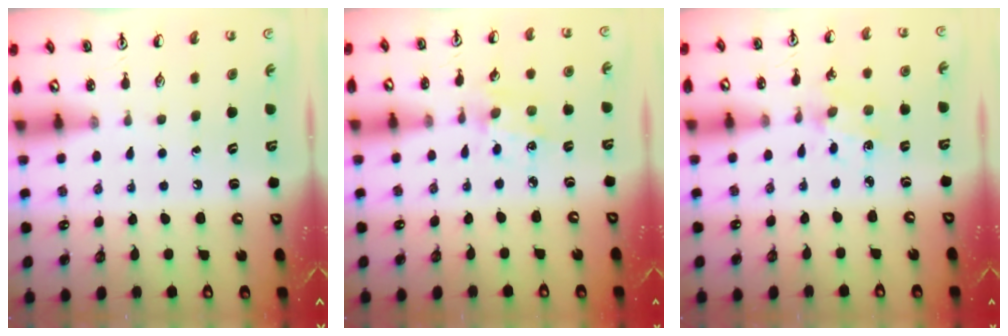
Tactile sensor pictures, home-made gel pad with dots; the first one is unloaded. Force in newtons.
{"total": 2.5, "press": 2.5, "slide": 0.4}
{"total": 2.3, "press": 2.3, "slide": 0.3}